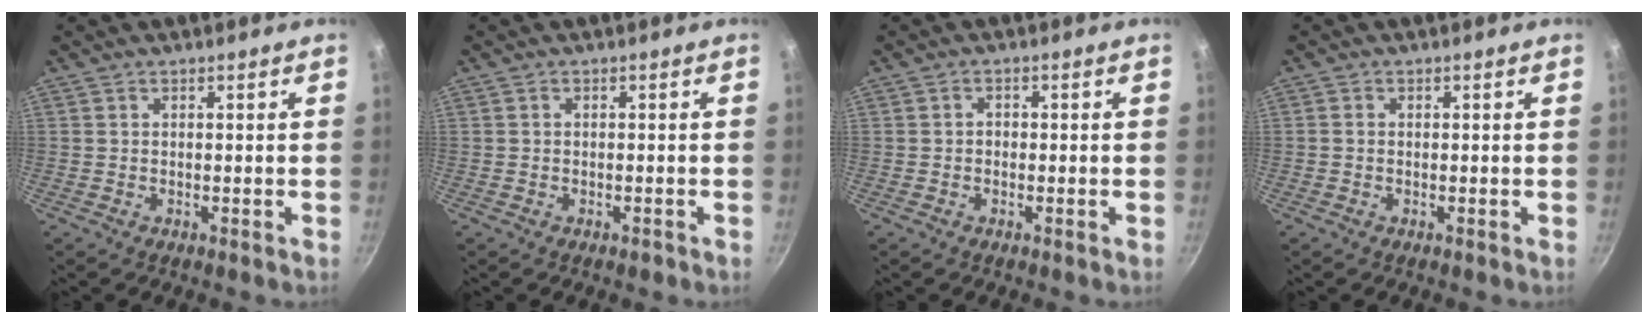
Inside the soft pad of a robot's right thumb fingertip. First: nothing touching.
{"total": 1.0, "force": [-0.6, 0.5, 0.5], "torque": [-0.011, 0.005, -0.006]}
{"total": 1.1, "force": [-0.4, 0.9, 0.5], "torque": [-0.008, 0.004, -0.007]}
{"total": 0.6, "force": [-0.1, 0.6, 0.3], "torque": [-0.004, 0.003, -0.004]}